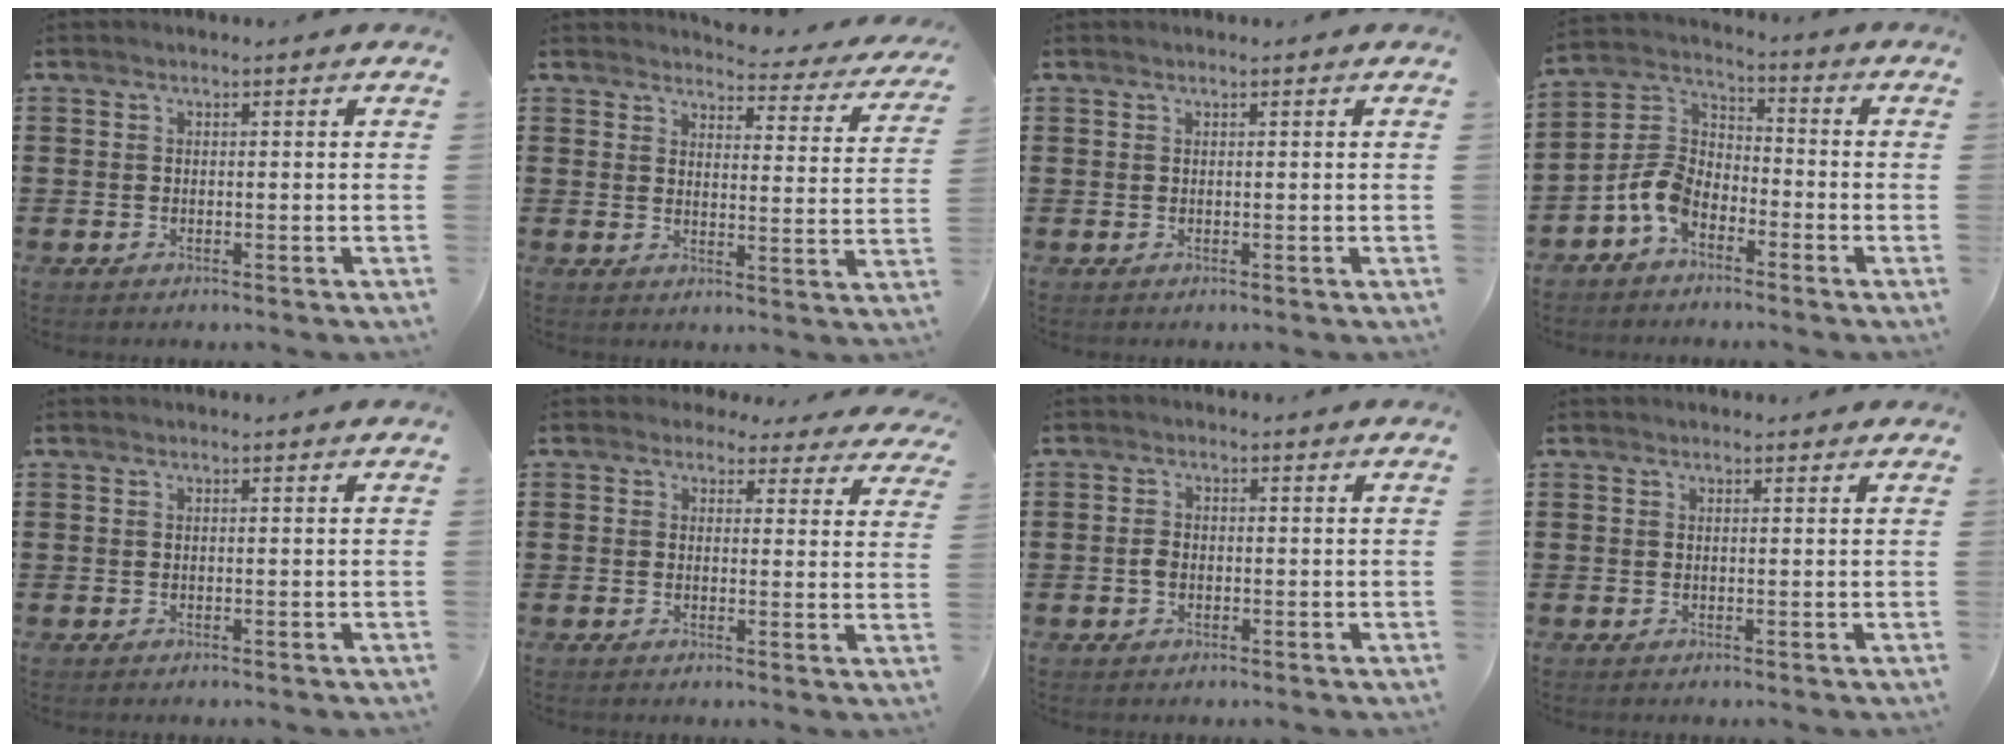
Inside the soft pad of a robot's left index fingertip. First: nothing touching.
{"total": 3.6, "force": [3.5, 0.4, 0.7], "torque": [-0.017, -0.029, 0.054]}
{"total": 0.0}
{"total": 7.2, "force": [-4.5, 4.2, 3.8], "torque": [-0.120, 0.001, -0.099]}
{"total": 0.0}
{"total": 2.5, "force": [2.1, 1.1, 0.6], "torque": [-0.015, -0.004, 0.037]}
{"total": 2.6, "force": [-0.3, 2.1, 1.6], "torque": [-0.042, 0.003, -0.010]}
{"total": 0.7, "force": [0.5, 0.4, 0.1], "torque": [-0.005, 0.003, 0.010]}